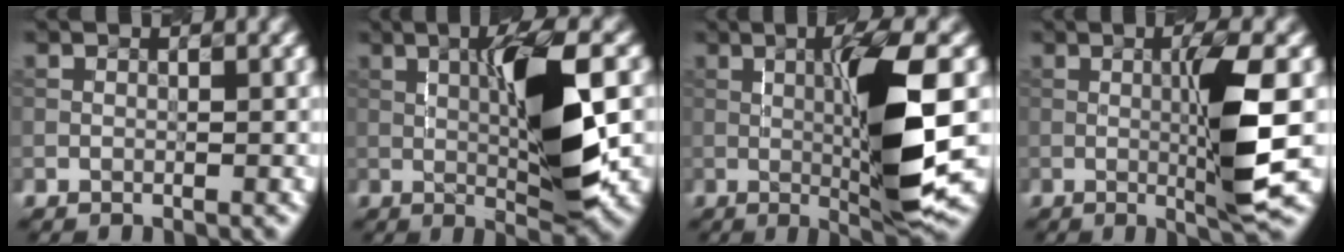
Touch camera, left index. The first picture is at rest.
{"total": 7.8, "force": [0.2, 1.3, 7.6], "torque": [-0.129, 0.008, 0.016]}
{"total": 8.3, "force": [-0.2, 0.8, 8.3], "torque": [-0.140, -0.001, 0.014]}
{"total": 5.8, "force": [-0.3, 0.3, 5.8], "torque": [-0.106, 0.001, 0.007]}